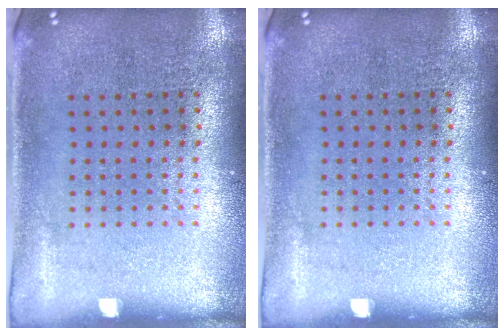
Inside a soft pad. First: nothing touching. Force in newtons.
{"total": 0.0}